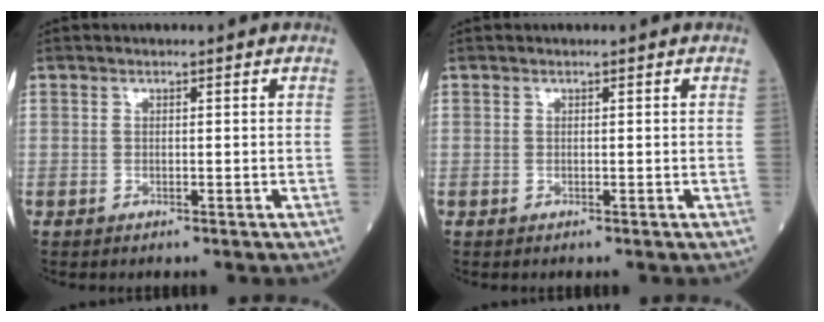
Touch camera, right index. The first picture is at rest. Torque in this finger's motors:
{"motor_torque": [0.00, 0.00, 0.00, -0.01]}